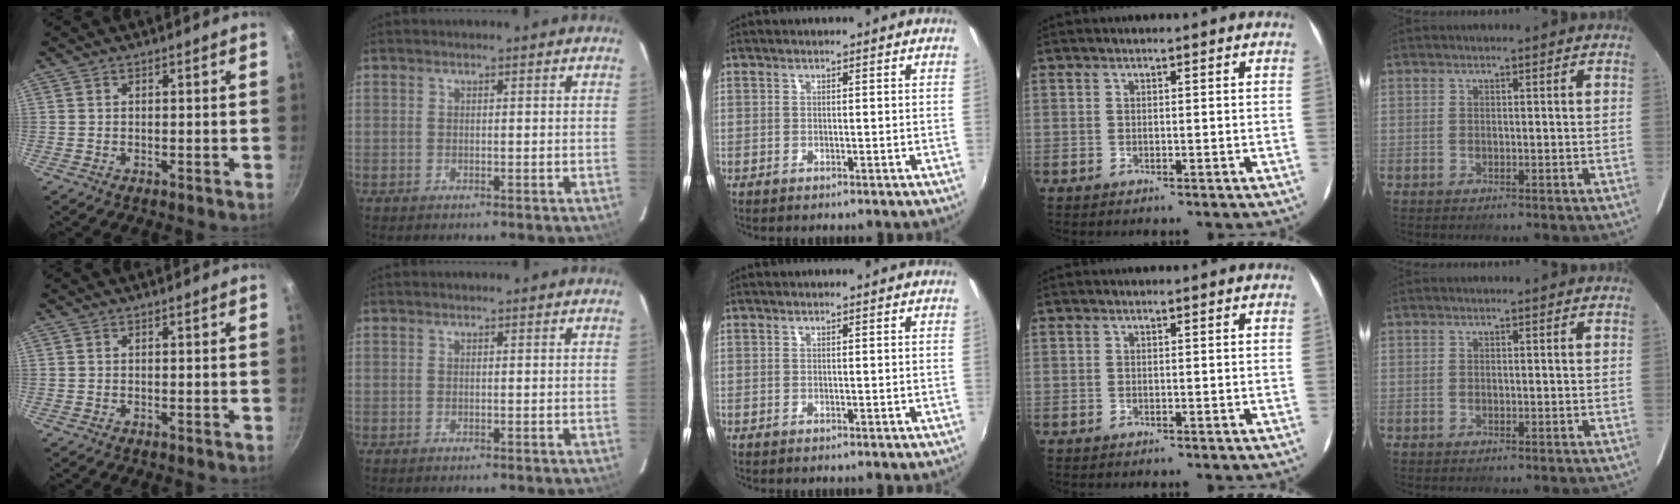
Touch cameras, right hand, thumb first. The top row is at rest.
{}